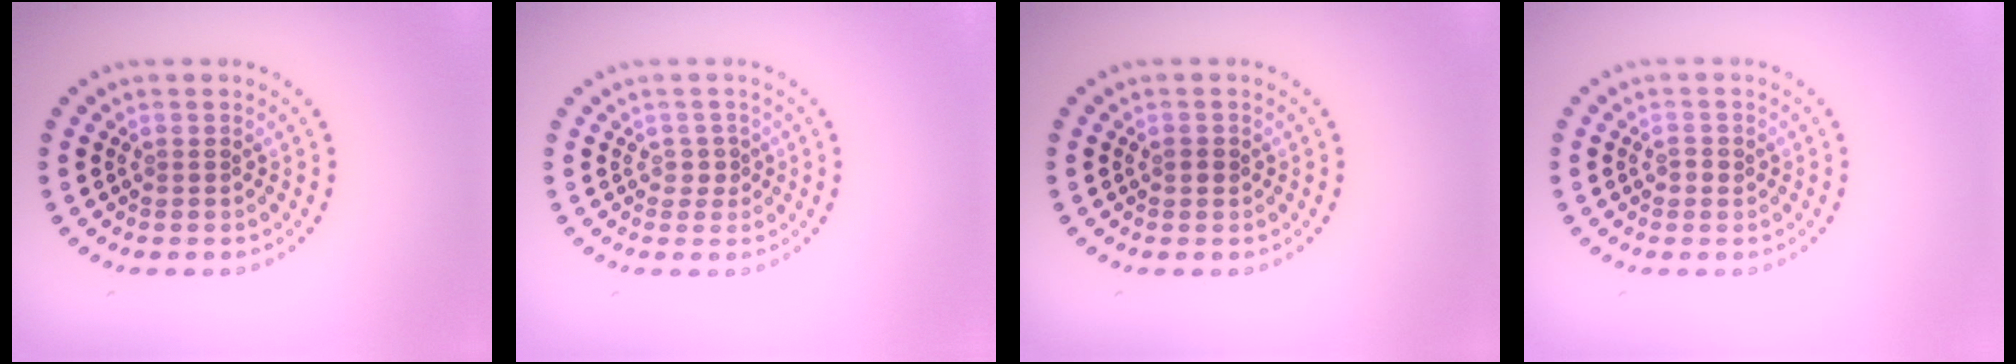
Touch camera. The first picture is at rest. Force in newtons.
{"total": 1.1, "press": 0.9, "slide": 0.6}
{"total": 0.8, "press": 0.8, "slide": 0.1}
{"total": 1.0, "press": 1.0, "slide": 0.3}